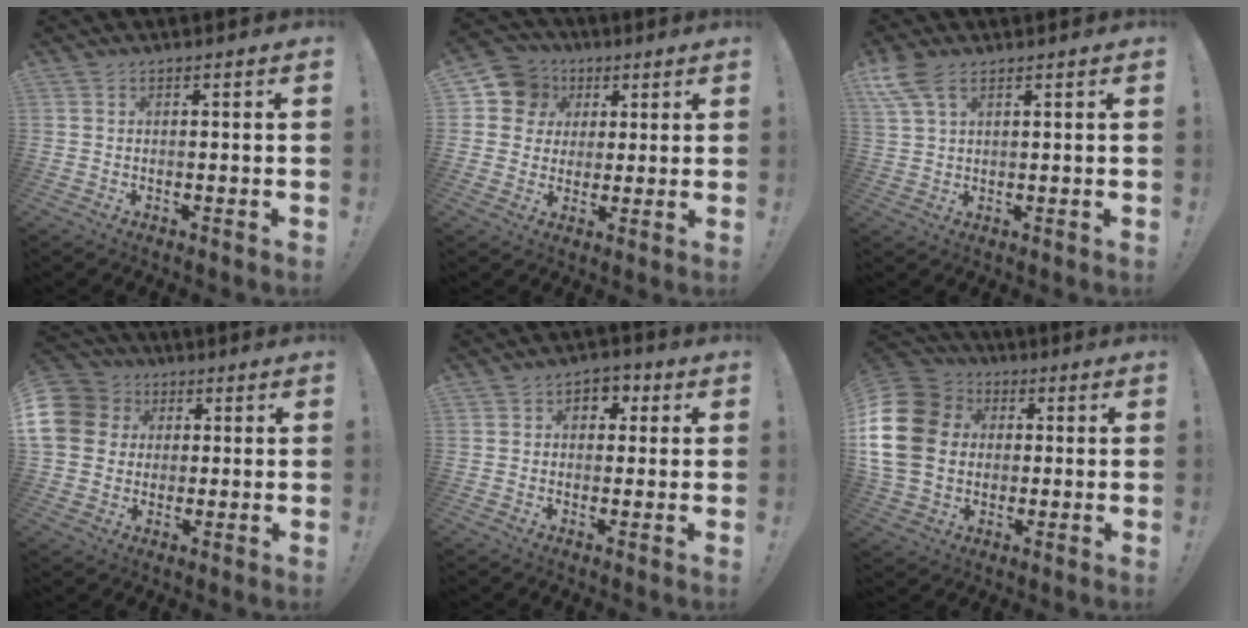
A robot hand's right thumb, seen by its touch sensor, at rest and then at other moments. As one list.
[{"total": 10.9, "force": [3.7, 9.8, 2.8], "torque": [-0.037, -0.012, 0.077]}, {"total": 7.2, "force": [4.1, 3.3, 4.9], "torque": [-0.109, -0.008, 0.081]}, {"total": 12.7, "force": [2.4, 11.2, 5.5], "torque": [-0.099, 0.004, 0.051]}, {"total": 5.2, "force": [0.9, 4.3, 2.8], "torque": [-0.035, 0.006, 0.014]}, {"total": 19.9, "force": [1.9, 15.8, 11.9], "torque": [-0.233, 0.008, 0.043]}]